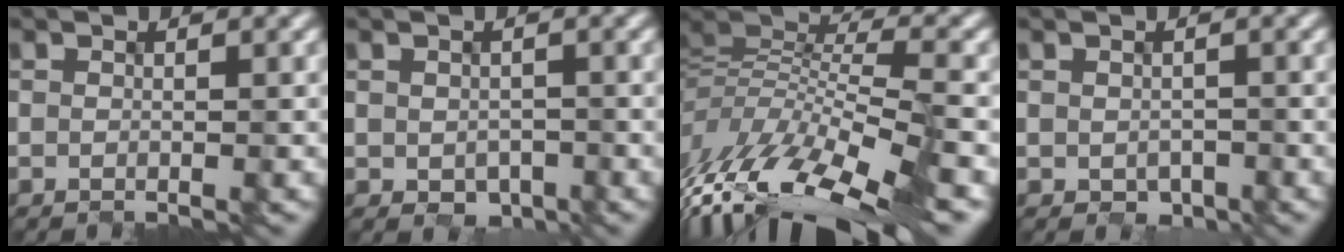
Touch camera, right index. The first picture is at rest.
{"total": 1.6, "force": [-0.6, 1.3, 0.6], "torque": [-0.007, -0.010, 0.000]}
{"total": 12.5, "force": [-6.9, 4.4, 9.5], "torque": [-0.199, 0.009, -0.119]}
{"total": 1.1, "force": [-0.5, 0.9, 0.2], "torque": [-0.005, -0.008, 0.001]}